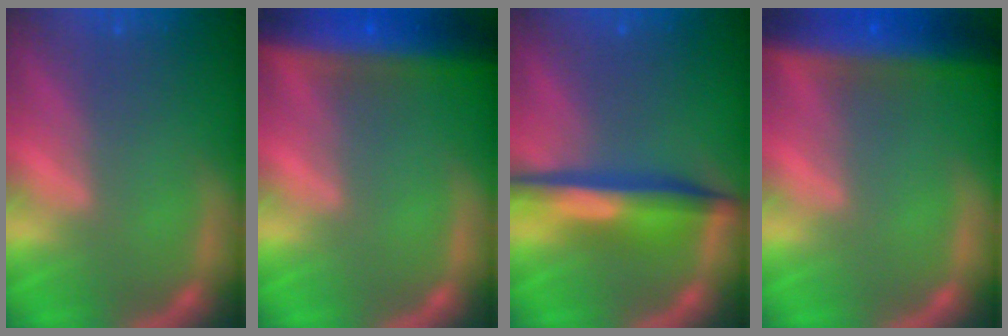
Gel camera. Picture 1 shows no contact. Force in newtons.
{"total": 10.0}
{"total": 5.5}
{"total": 9.0}